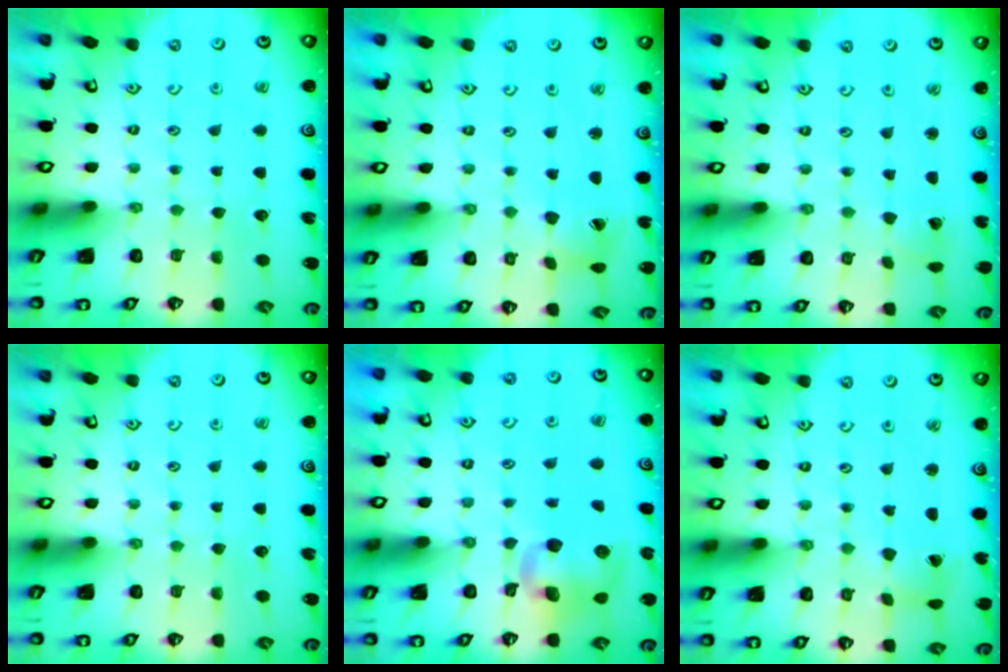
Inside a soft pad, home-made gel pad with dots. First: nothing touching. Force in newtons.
{"total": 6.1, "press": 6.1, "slide": 0.5}
{"total": 2.0, "press": 2.0, "slide": 0.1}
{"total": 0.0}
{"total": 10.0, "press": 9.8, "slide": 1.9}
{"total": 1.1, "press": 1.1, "slide": 0.2}